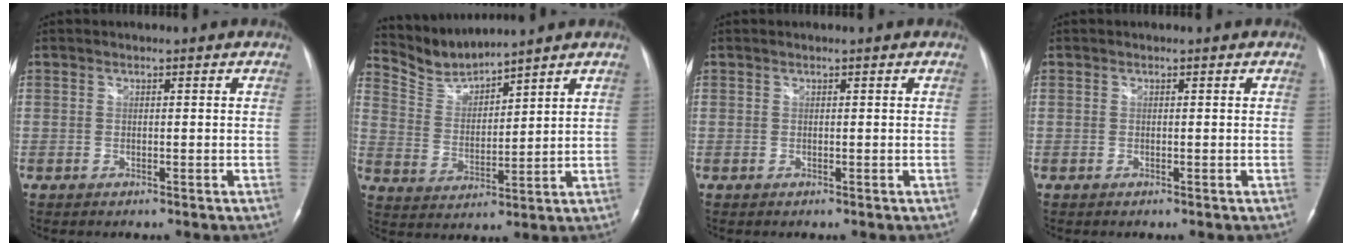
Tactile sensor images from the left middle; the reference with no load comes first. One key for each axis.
{"total": 6.5, "fx": 6.5, "fy": -0.3, "fz": -0.1, "tx": -0.016, "ty": 0.001, "tz": 0.145}
{"total": 0.0}
{"total": 0.0}